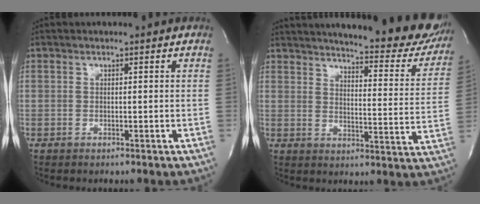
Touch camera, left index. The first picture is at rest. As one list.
[{"total": 26.3, "force": [23.0, 5.0, 11.7], "torque": [-0.167, -0.069, 0.267]}]